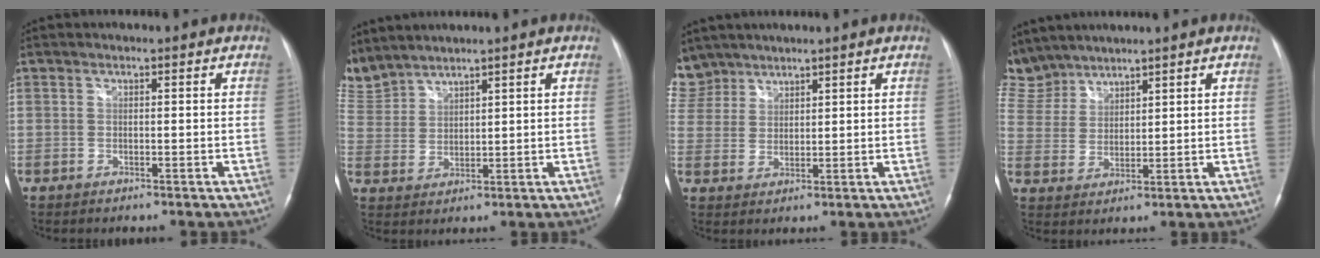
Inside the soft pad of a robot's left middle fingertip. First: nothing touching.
{"total": 8.2, "force": [7.7, 2.6, 1.1], "torque": [-0.050, 0.011, 0.172]}
{"total": 8.1, "force": [6.6, 4.6, 0.4], "torque": [-0.023, 0.012, 0.141]}
{"total": 9.4, "force": [8.6, 3.9, 0.8], "torque": [-0.037, 0.015, 0.189]}